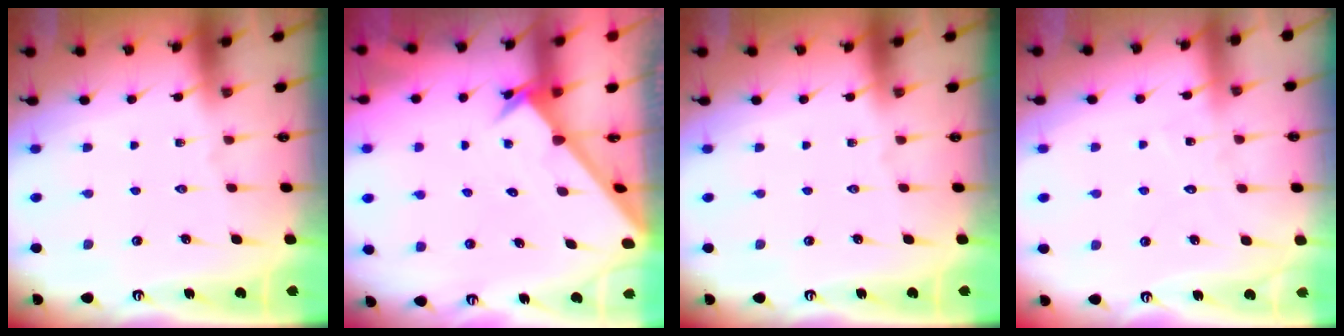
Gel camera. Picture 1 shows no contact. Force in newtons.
{"total": 2.6, "press": 2.6, "slide": 0.2}
{"total": 0.0}
{"total": 6.3, "press": 6.3, "slide": 0.5}